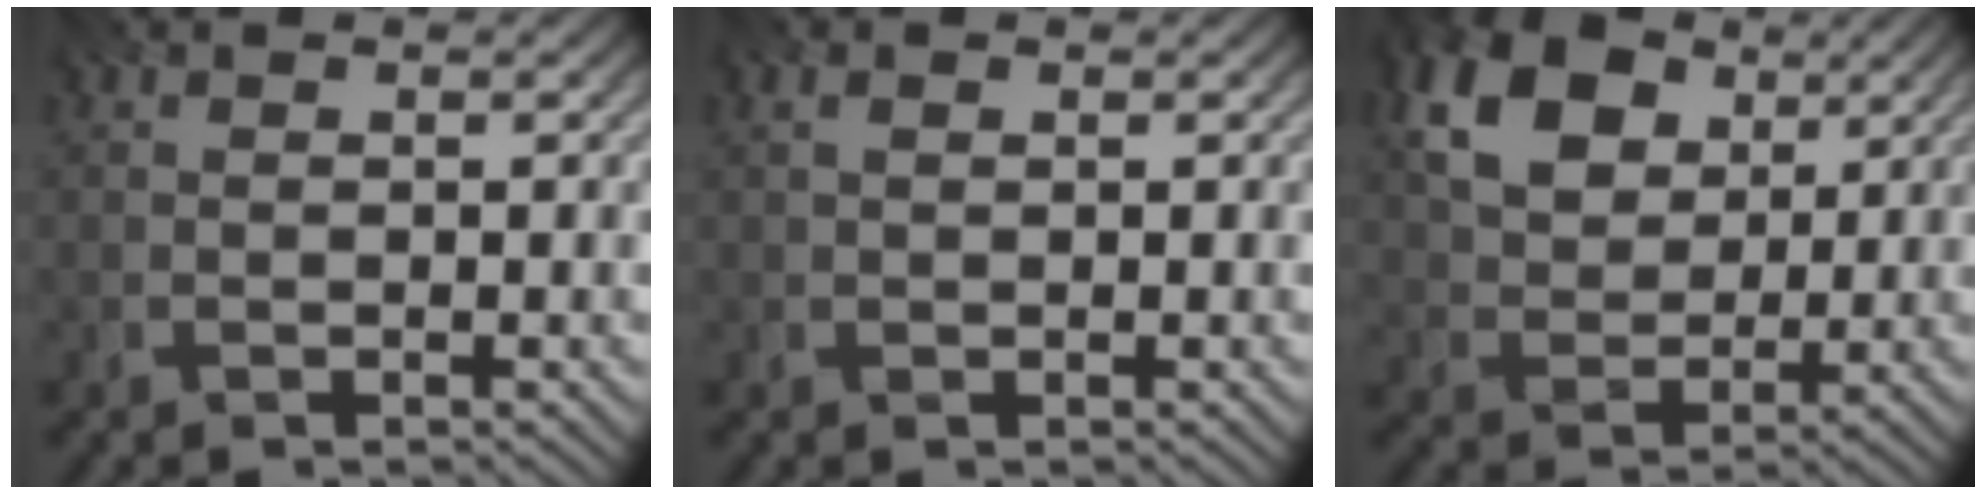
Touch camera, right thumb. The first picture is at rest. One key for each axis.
{"total": 0.8, "fx": 0.1, "fy": 0.5, "fz": 0.6, "tx": -0.015, "ty": 0.000, "tz": 0.004}
{"total": 12.7, "fx": 5.7, "fy": 8.6, "fz": 7.3, "tx": -0.184, "ty": 0.016, "tz": 0.102}